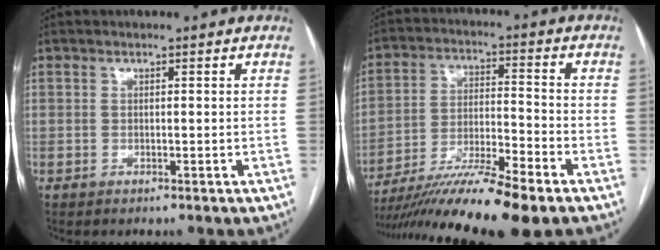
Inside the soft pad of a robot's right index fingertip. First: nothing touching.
{"total": 14.7, "force": [-11.5, -0.4, 9.1], "torque": [-0.166, -0.023, -0.202]}